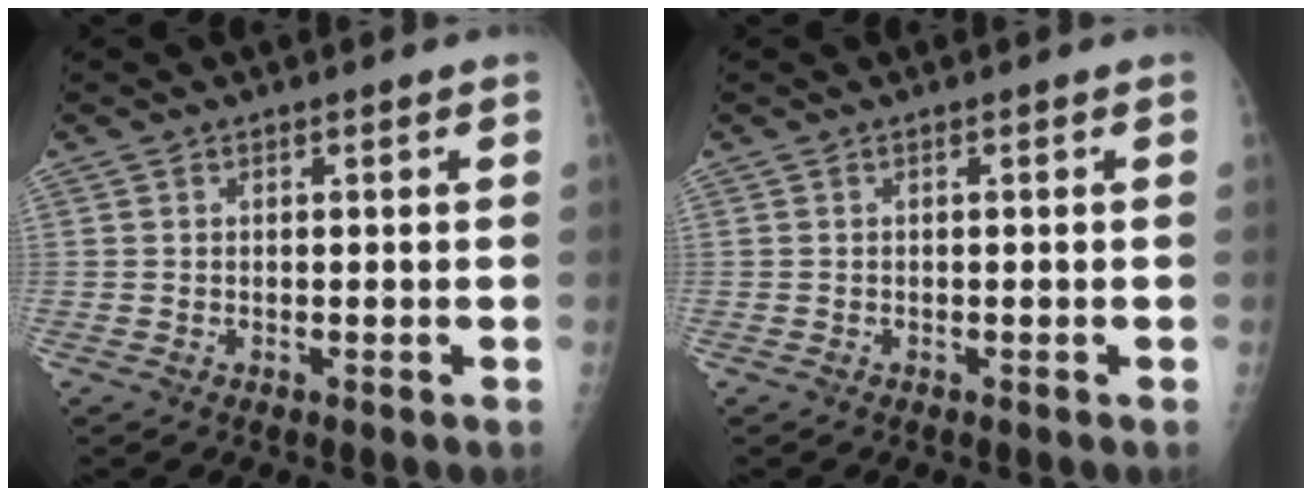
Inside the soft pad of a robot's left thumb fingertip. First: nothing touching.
{"total": 0.0}